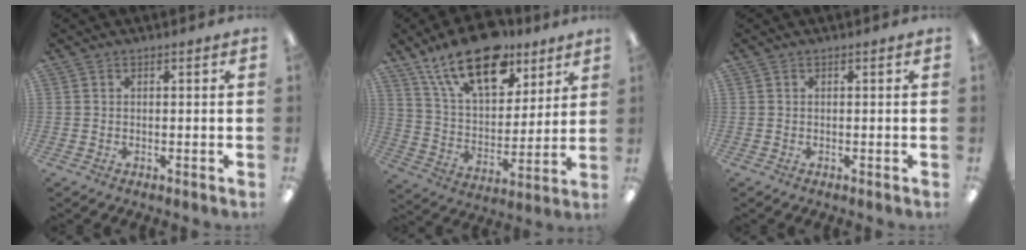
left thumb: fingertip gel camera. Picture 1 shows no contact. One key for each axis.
{"total": 20.7, "fx": 13.7, "fy": 9.9, "fz": 11.9, "tx": -0.205, "ty": -0.063, "tz": 0.242}
{"total": 0.0}